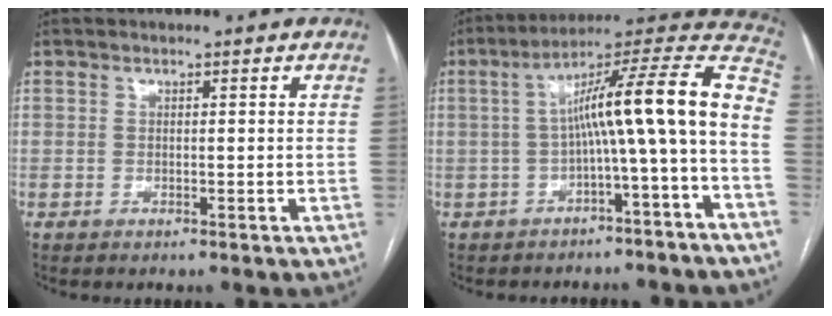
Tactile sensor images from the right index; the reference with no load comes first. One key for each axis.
{"total": 16.0, "fx": -2.4, "fy": -0.2, "fz": 15.8, "tx": -0.224, "ty": 0.050, "tz": -0.041}